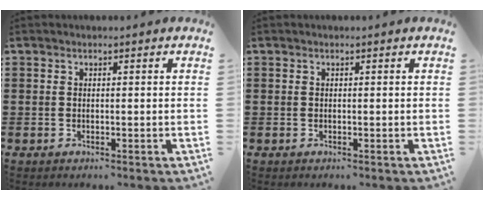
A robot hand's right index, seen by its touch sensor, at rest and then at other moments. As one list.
[{"total": 0.0}]